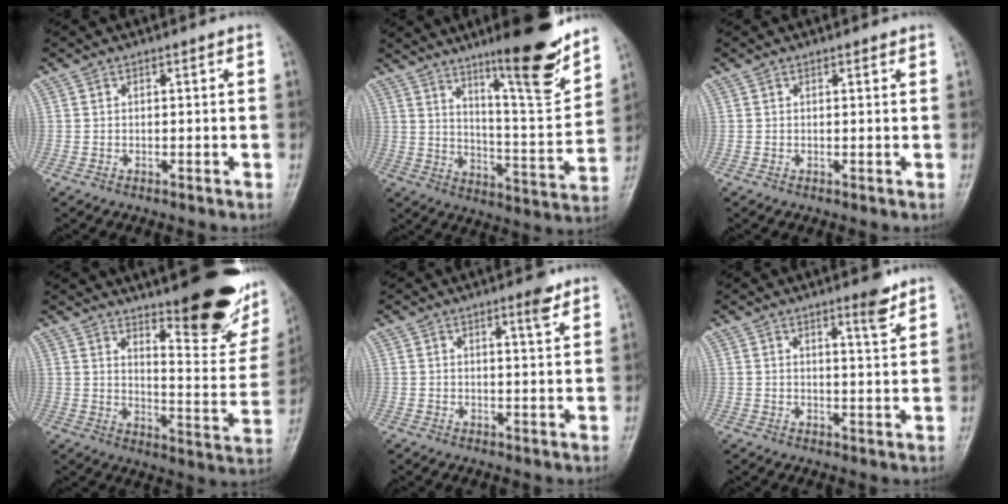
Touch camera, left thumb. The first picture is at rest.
{"total": 17.2, "force": [12.1, 2.6, 12.0], "torque": [-0.153, -0.083, 0.193]}
{"total": 1.0, "force": [0.7, 0.4, 0.5], "torque": [-0.007, -0.004, 0.009]}
{"total": 22.7, "force": [15.6, 6.4, 15.2], "torque": [-0.167, -0.107, 0.213]}
{"total": 3.5, "force": [2.4, 0.6, 2.5], "torque": [-0.034, -0.016, 0.035]}
{"total": 4.4, "force": [3.2, 0.7, 3.0], "torque": [-0.039, -0.026, 0.046]}